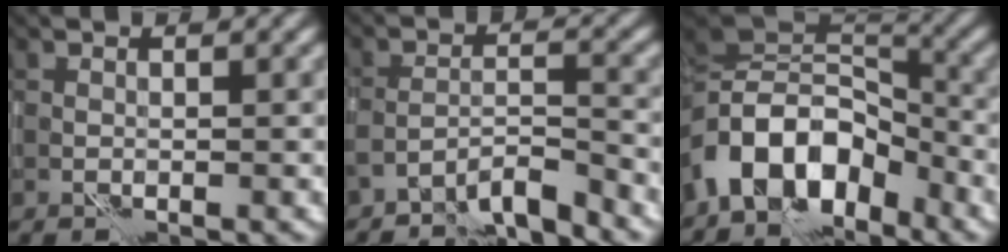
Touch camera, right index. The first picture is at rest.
{"total": 4.2, "force": [-3.7, 0.7, 1.9], "torque": [-0.031, 0.008, -0.075]}
{"total": 10.3, "force": [-4.8, 6.3, 6.5], "torque": [-0.110, 0.016, -0.100]}